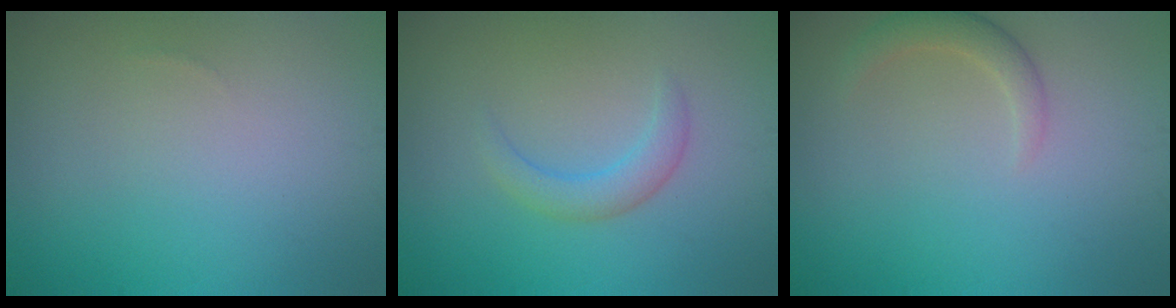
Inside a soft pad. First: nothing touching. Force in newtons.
{"total": 2.1, "press": 2.1, "slide": 0.2}
{"total": 1.7, "press": 1.7, "slide": 0.2}